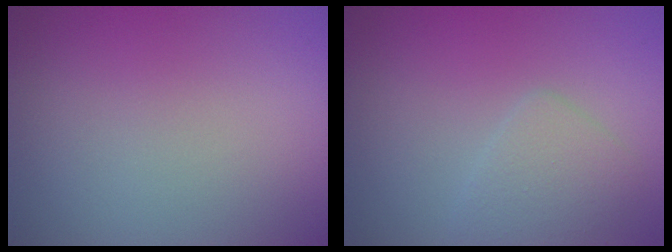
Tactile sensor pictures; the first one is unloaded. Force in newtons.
{"total": 2.4, "press": 2.4, "slide": 0.0}